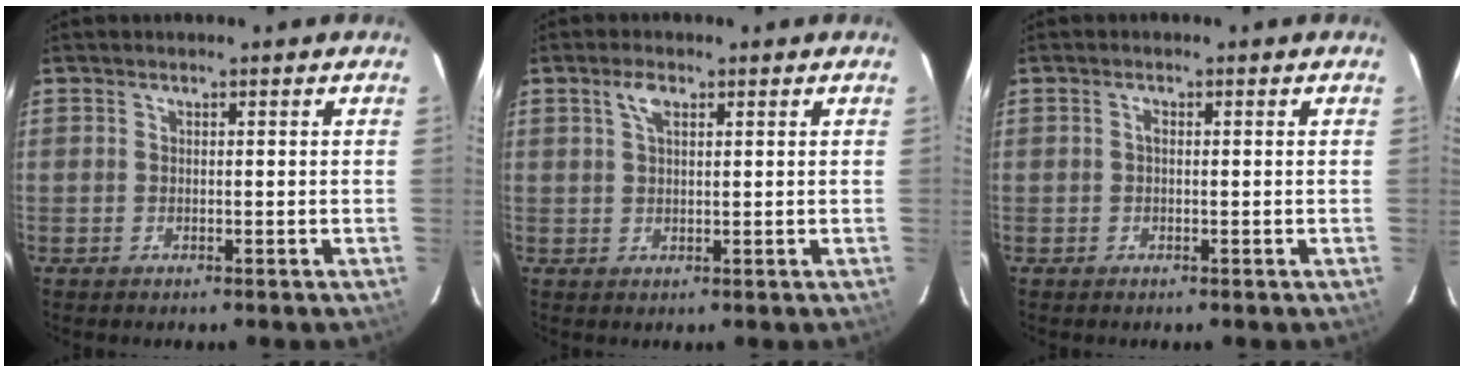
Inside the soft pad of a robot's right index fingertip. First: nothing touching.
{"total": 2.9, "force": [1.3, 1.5, 2.2], "torque": [-0.043, 0.009, 0.023]}
{"total": 0.7, "force": [0.0, 0.4, 0.6], "torque": [-0.010, 0.005, -0.002]}